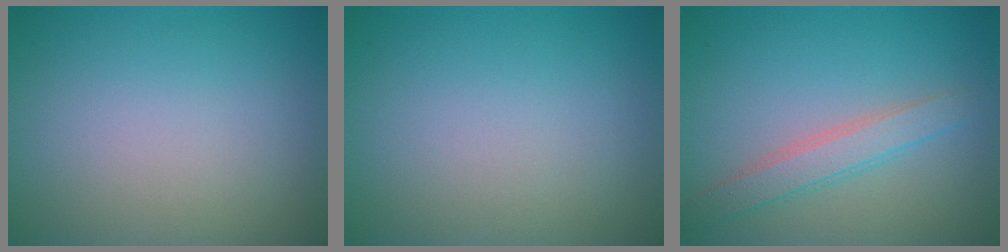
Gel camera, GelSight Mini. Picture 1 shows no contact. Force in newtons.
{"total": 0.0}
{"total": 2.5, "press": 2.5, "slide": 0.1}